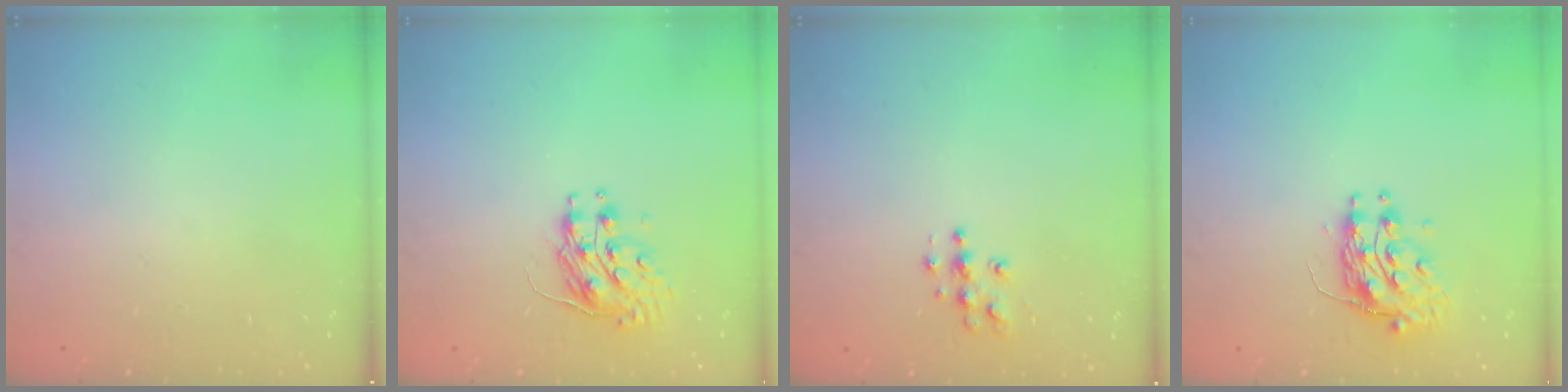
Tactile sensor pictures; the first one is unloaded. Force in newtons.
{"total": 9.0, "press": 9.0, "slide": 0.6}
{"total": 5.8, "press": 5.8, "slide": 0.2}
{"total": 9.6, "press": 9.6, "slide": 0.7}